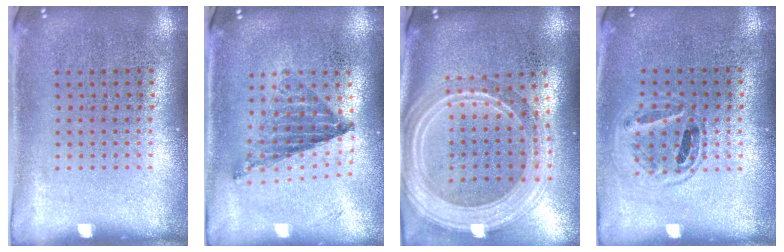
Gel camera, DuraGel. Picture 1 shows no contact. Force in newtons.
{"total": 0.8, "press": 0.8, "slide": 0.1}
{"total": 2.9, "press": 2.4, "slide": 1.6}
{"total": 0.9, "press": 0.8, "slide": 0.3}